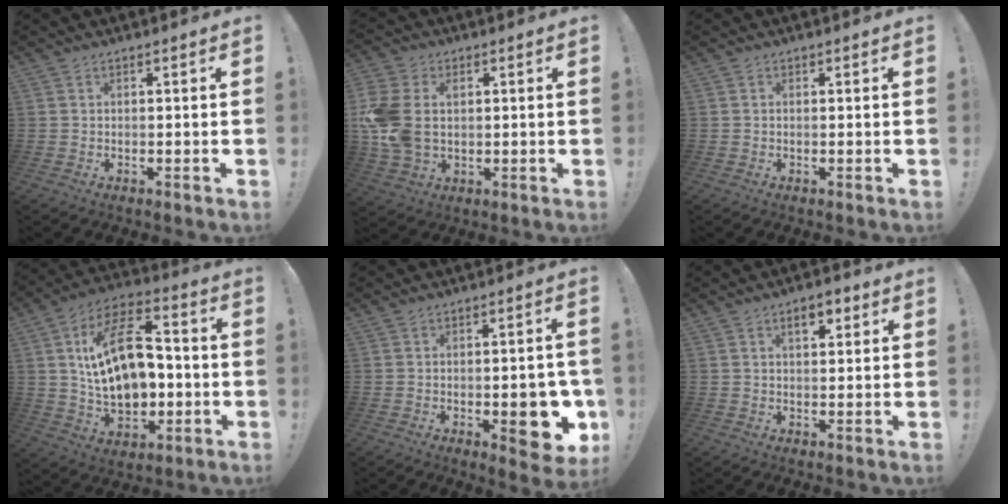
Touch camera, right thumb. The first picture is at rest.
{"total": 13.2, "force": [1.9, 9.9, 8.6], "torque": [-0.178, -0.012, 0.035]}
{"total": 0.0}
{"total": 21.6, "force": [1.9, 13.7, 16.6], "torque": [-0.274, -0.003, 0.037]}
{"total": 12.0, "force": [-3.1, 5.0, 10.4], "torque": [-0.104, 0.000, -0.039]}
{"total": 5.0, "force": [2.3, 2.5, 3.6], "torque": [-0.040, -0.004, 0.033]}